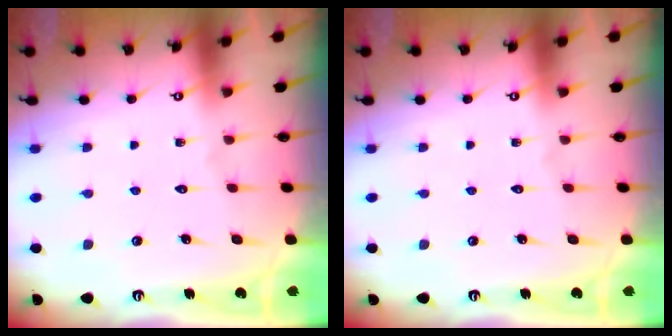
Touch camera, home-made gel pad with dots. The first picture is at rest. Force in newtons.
{"total": 0.0}